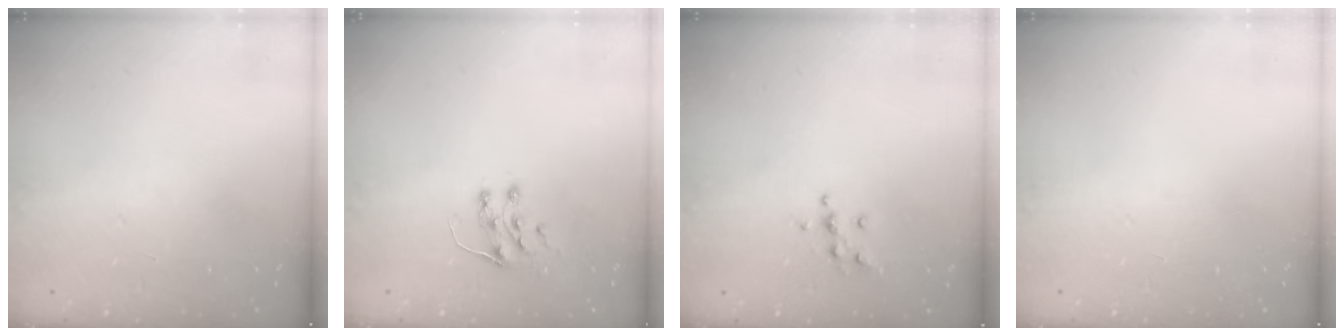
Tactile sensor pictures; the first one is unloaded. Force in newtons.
{"total": 6.5, "press": 6.4, "slide": 0.6}
{"total": 6.4, "press": 6.4, "slide": 0.5}
{"total": 0.0}